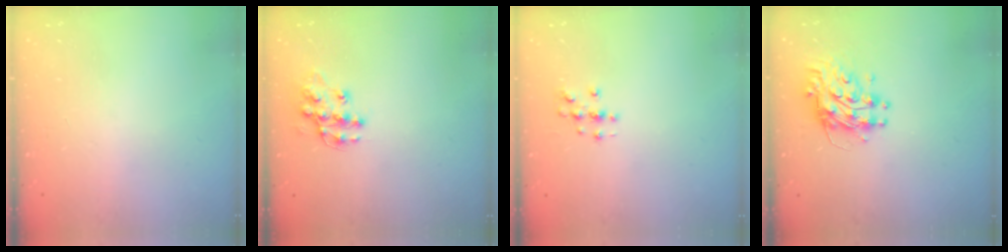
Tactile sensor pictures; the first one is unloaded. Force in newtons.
{"total": 12.2, "press": 12.2, "slide": 0.9}
{"total": 3.2, "press": 3.2, "slide": 0.3}
{"total": 9.8, "press": 9.8, "slide": 1.1}